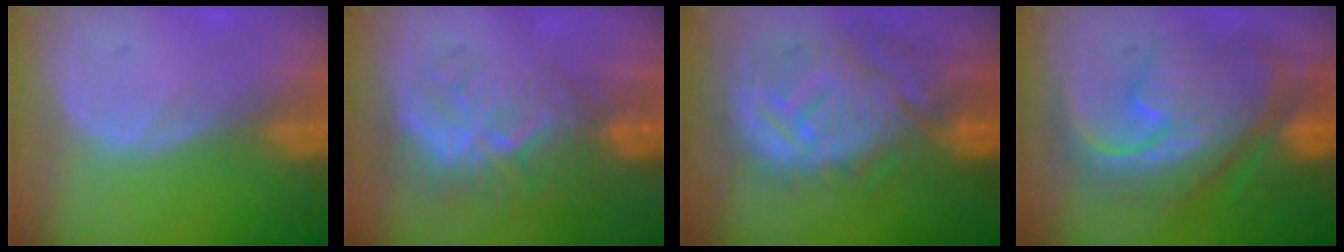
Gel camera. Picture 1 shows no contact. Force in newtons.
{"total": 8.8, "press": 8.1, "slide": 3.5}
{"total": 12.4, "press": 11.1, "slide": 5.5}
{"total": 12.3, "press": 12.2, "slide": 1.4}